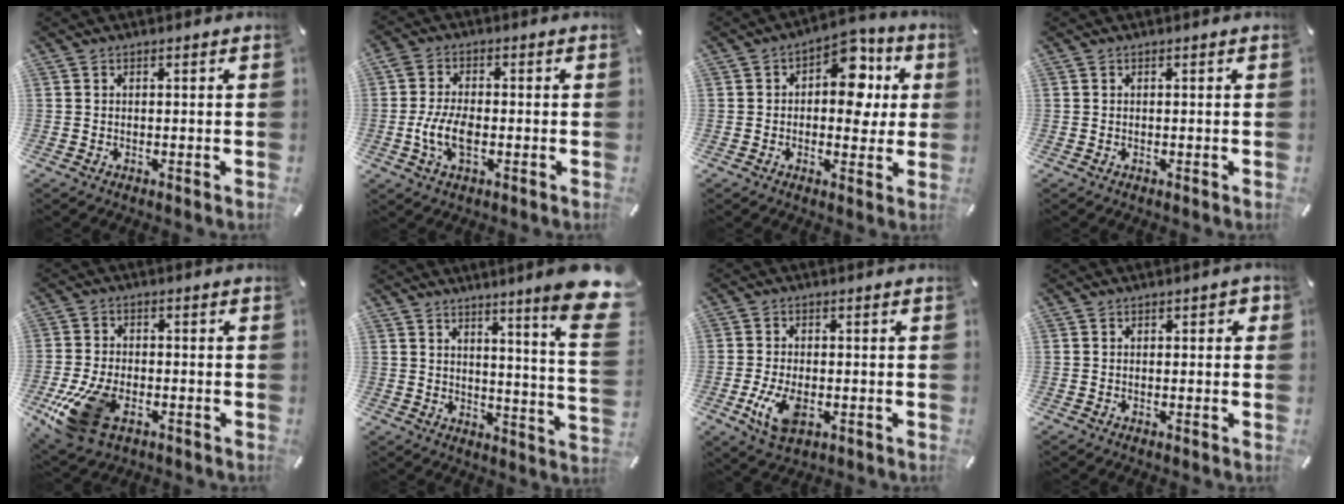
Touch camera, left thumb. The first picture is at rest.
{"total": 7.6, "force": [-1.6, 4.1, 6.2], "torque": [-0.135, 0.001, -0.030]}
{"total": 11.8, "force": [2.5, 7.6, 8.6], "torque": [-0.106, -0.015, 0.039]}
{"total": 0.0}
{"total": 13.8, "force": [-5.5, 8.2, 9.6], "torque": [-0.208, 0.010, -0.094]}
{"total": 12.4, "force": [7.2, 0.5, 10.1], "torque": [-0.151, -0.071, 0.109]}
{"total": 7.5, "force": [-2.1, 4.3, 5.8], "torque": [-0.139, -0.002, -0.041]}
{"total": 1.1, "force": [-0.1, 0.7, 0.9], "torque": [-0.008, 0.002, -0.005]}